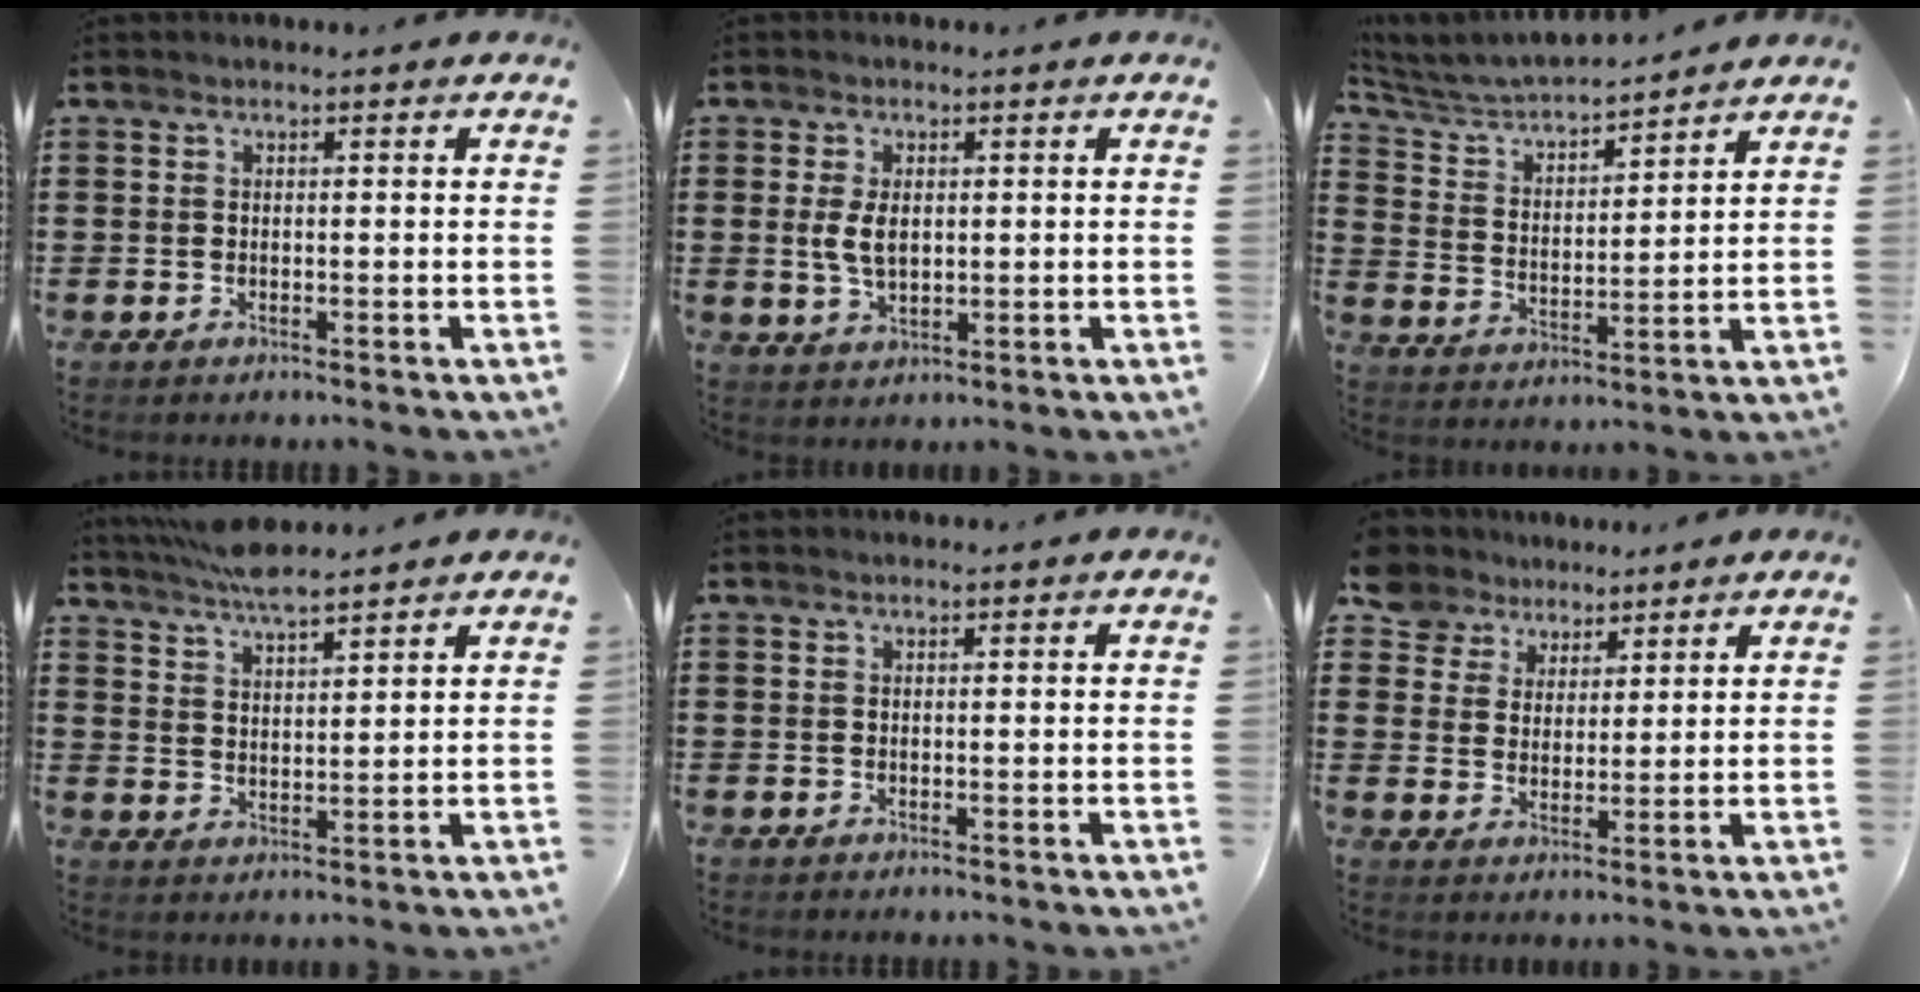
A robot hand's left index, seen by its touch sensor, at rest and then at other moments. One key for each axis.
{"total": 4.4, "fx": 0.5, "fy": 2.4, "fz": 3.7, "tx": -0.091, "ty": 0.002, "tz": 0.003}
{"total": 4.7, "fx": 4.6, "fy": 0.2, "fz": 0.9, "tx": -0.043, "ty": -0.035, "tz": 0.072}
{"total": 4.6, "fx": 4.4, "fy": 0.2, "fz": 1.6, "tx": -0.043, "ty": -0.016, "tz": 0.079}
{"total": 0.0}
{"total": 5.3, "fx": 4.1, "fy": 3.3, "fz": 0.3, "tx": -0.033, "ty": 0.001, "tz": 0.079}